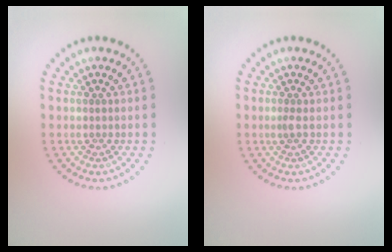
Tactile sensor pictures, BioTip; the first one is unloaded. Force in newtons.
{"total": 0.7, "press": 0.5, "slide": 0.5}